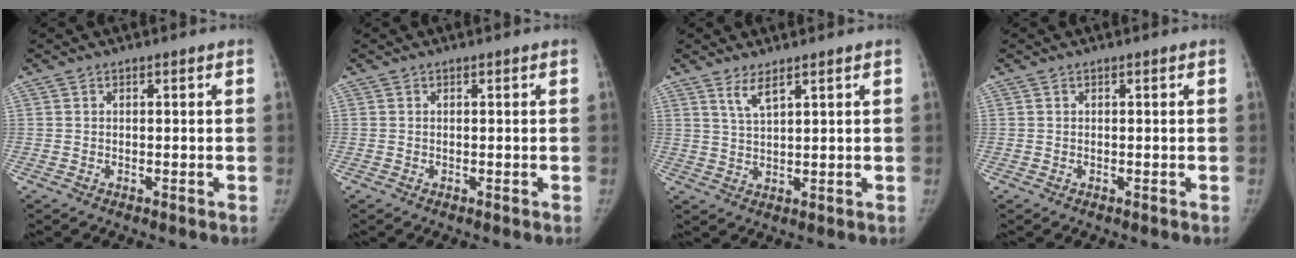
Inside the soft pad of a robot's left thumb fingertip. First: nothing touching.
{"total": 0.0}
{"total": 3.5, "force": [2.4, 0.7, 2.5], "torque": [-0.048, -0.017, 0.052]}
{"total": 0.0}